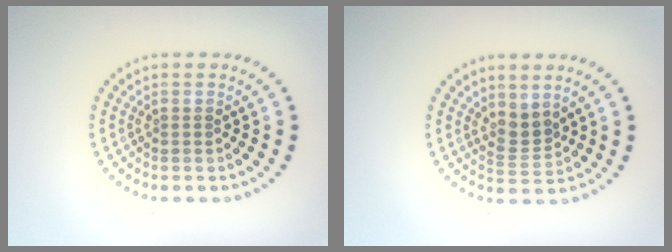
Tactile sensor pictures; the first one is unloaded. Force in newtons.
{"total": 2.2, "press": 1.6, "slide": 1.5}